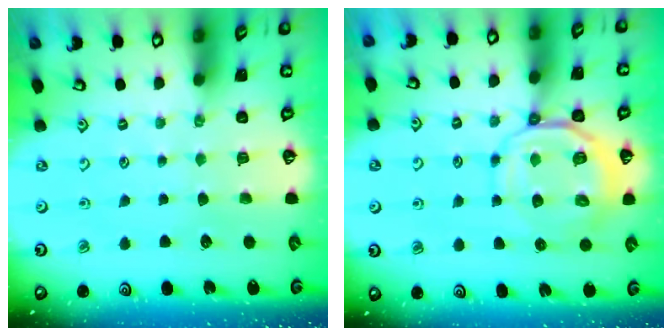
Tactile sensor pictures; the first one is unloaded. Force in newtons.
{"total": 9.7, "press": 9.5, "slide": 1.8}